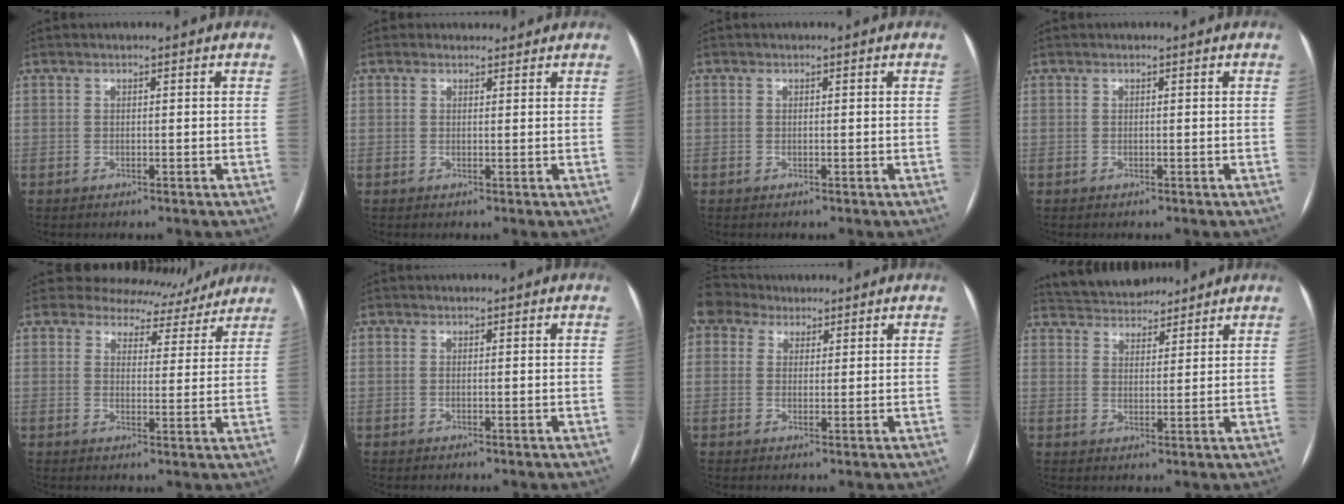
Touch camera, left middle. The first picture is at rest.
{"total": 1.6, "force": [1.3, 0.9, -0.3], "torque": [0.010, 0.008, 0.015]}
{"total": 0.0}
{"total": 0.0}
{"total": 9.5, "force": [8.7, 3.9, 0.2], "torque": [0.018, -0.003, 0.091]}
{"total": 1.3, "force": [-0.6, -0.9, -0.6], "torque": [0.006, -0.010, -0.011]}
{"total": 4.5, "force": [3.7, 2.6, 0.0], "torque": [-0.008, 0.025, 0.075]}
{"total": 9.1, "force": [8.5, 2.6, 1.9], "torque": [-0.030, 0.018, 0.137]}